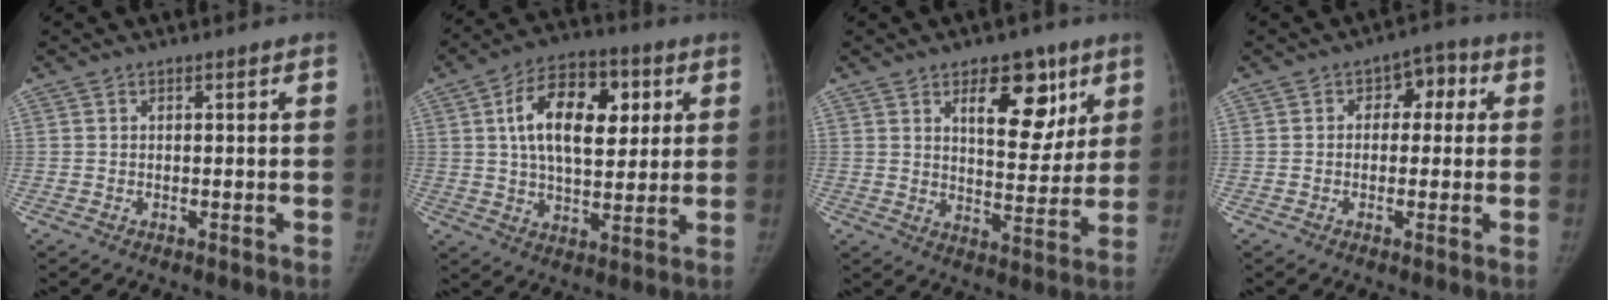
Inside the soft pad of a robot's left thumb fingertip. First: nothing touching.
{"total": 16.7, "force": [4.4, 9.7, 12.9], "torque": [-0.181, 0.000, 0.070]}
{"total": 12.5, "force": [6.3, 6.5, 8.7], "torque": [-0.078, -0.034, 0.095]}
{"total": 5.7, "force": [1.0, 4.0, 3.9], "torque": [-0.017, 0.018, 0.005]}